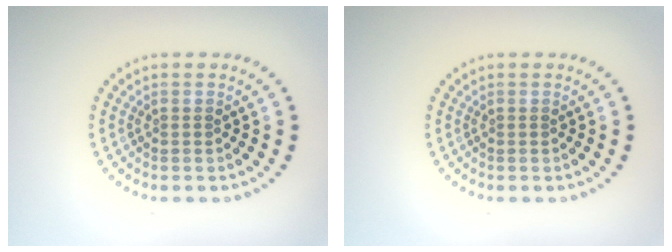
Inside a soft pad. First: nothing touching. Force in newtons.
{"total": 0.0}